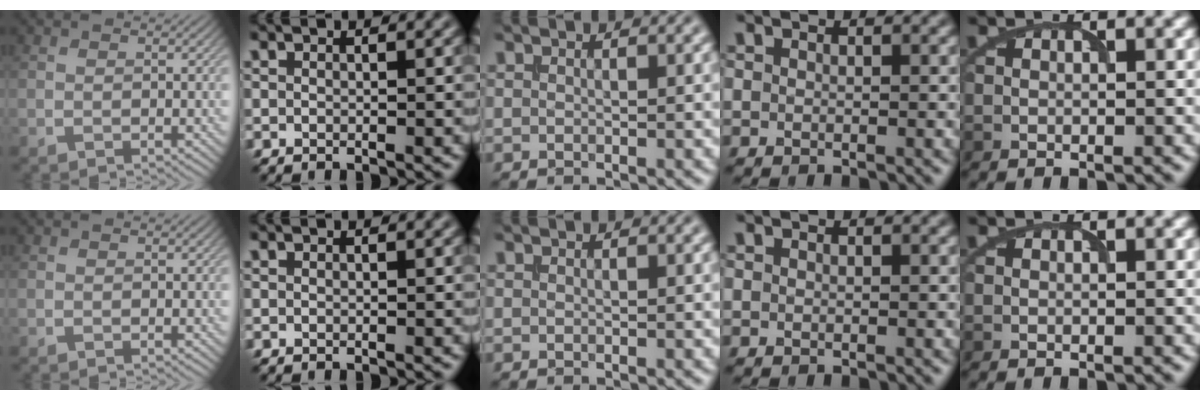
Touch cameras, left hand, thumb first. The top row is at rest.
{}